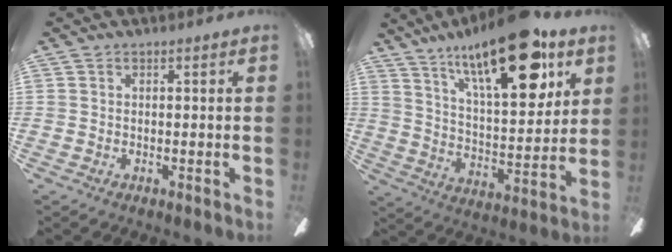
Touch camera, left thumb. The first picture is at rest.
{"total": 23.5, "force": [14.4, 8.2, 16.7], "torque": [-0.258, -0.073, 0.231]}